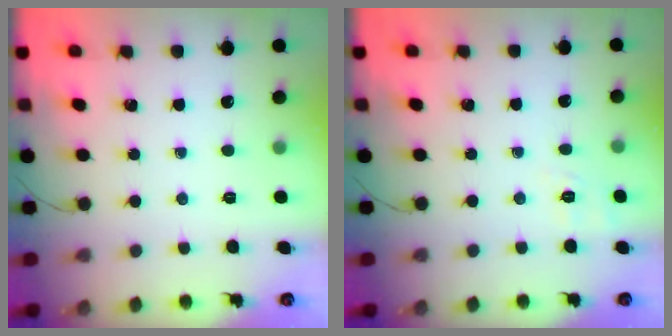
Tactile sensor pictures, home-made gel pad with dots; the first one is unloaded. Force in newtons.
{"total": 2.0, "press": 0.7, "slide": 1.9}